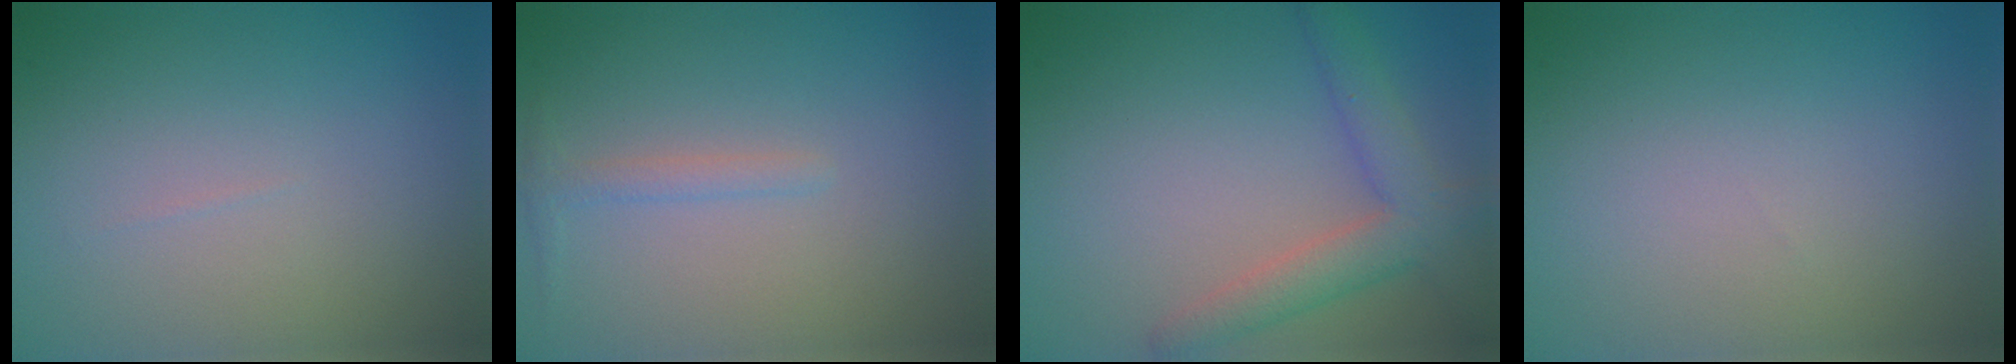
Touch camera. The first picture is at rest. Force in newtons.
{"total": 1.1, "press": 1.1, "slide": 0.0}
{"total": 4.2, "press": 4.2, "slide": 0.2}
{"total": 0.0}